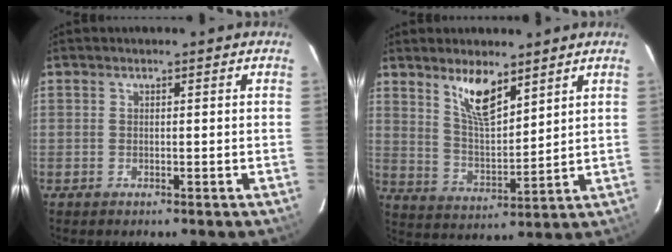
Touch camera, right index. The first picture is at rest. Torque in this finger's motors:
{"motor_torque": [0.21, 0.21, 0.48, 0.07]}